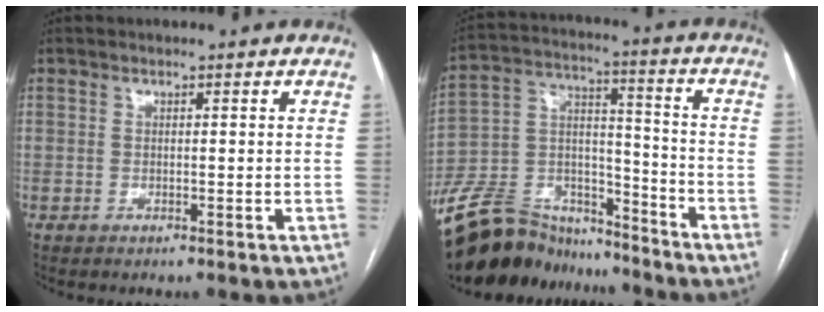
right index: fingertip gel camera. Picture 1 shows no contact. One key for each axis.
{"total": 20.5, "fx": -18.5, "fy": 7.1, "fz": 5.5, "tx": -0.139, "ty": 0.021, "tz": -0.309}